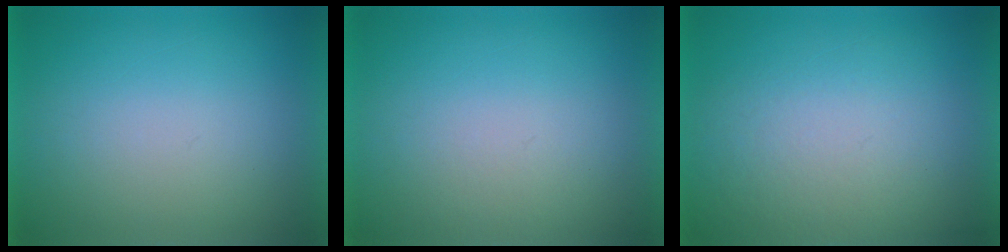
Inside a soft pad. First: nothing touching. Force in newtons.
{"total": 1.3}
{"total": 5.0}